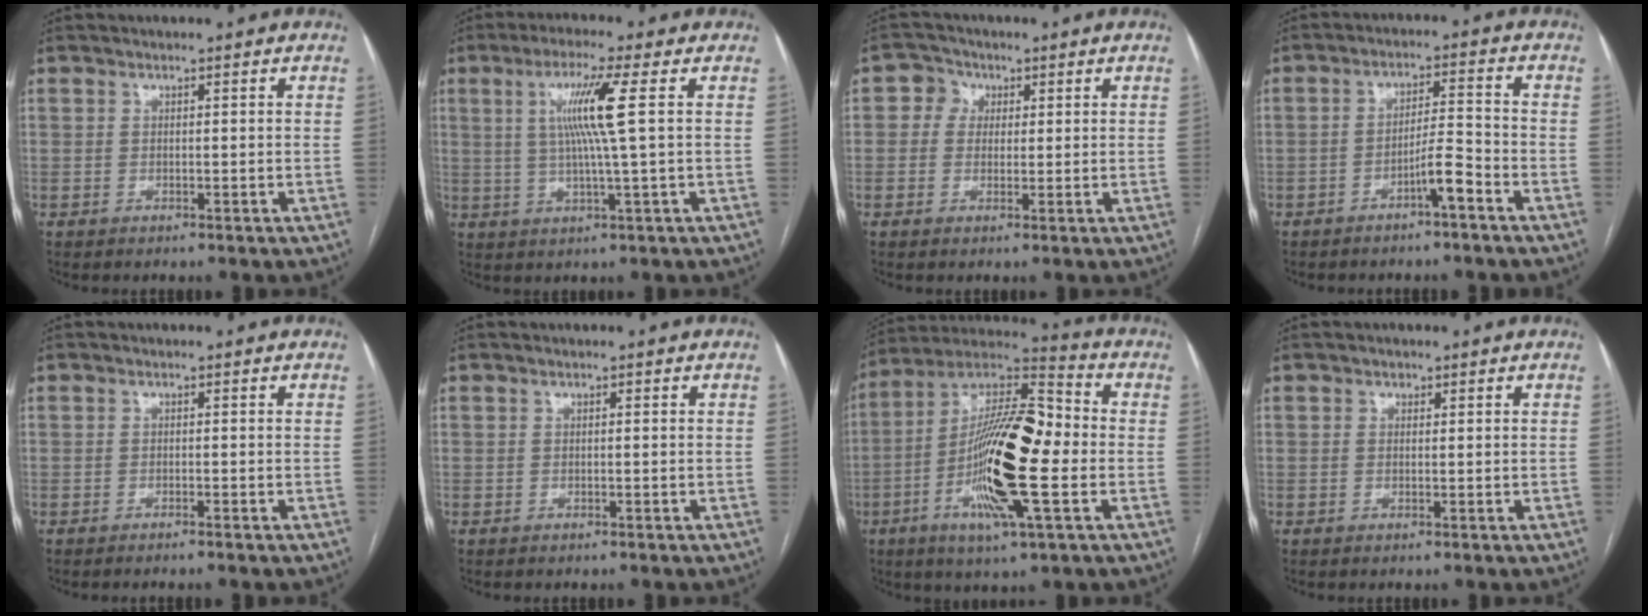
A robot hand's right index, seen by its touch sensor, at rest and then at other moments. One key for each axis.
{"total": 8.0, "fx": 1.7, "fy": -1.3, "fz": 7.7, "tx": -0.148, "ty": 0.002, "tz": 0.036}
{"total": 3.4, "fx": 0.9, "fy": 3.2, "fz": 0.9, "tx": -0.015, "ty": 0.012, "tz": 0.011}
{"total": 4.9, "fx": -3.0, "fy": 0.1, "fz": 3.9, "tx": -0.063, "ty": 0.007, "tz": -0.053}
{"total": 1.7, "fx": -1.5, "fy": -0.4, "fz": 0.9, "tx": -0.011, "ty": 0.004, "tz": -0.019}
{"total": 0.0}
{"total": 19.3, "fx": -3.5, "fy": 3.2, "fz": 18.8, "tx": -0.353, "ty": 0.003, "tz": -0.065}
{"total": 0.6, "fx": 0.3, "fy": 0.5, "fz": 0.2, "tx": -0.002, "ty": -0.002, "tz": 0.003}